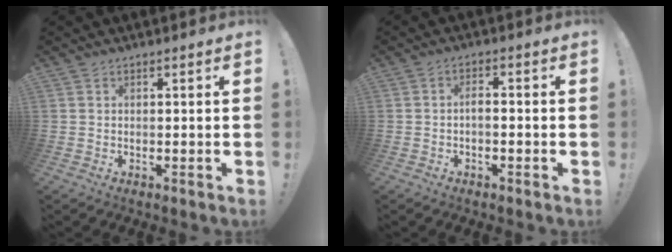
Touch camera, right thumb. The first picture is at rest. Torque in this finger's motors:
{"motor_torque": [-0.10, -0.04, -0.08, 0.23, 0.11]}